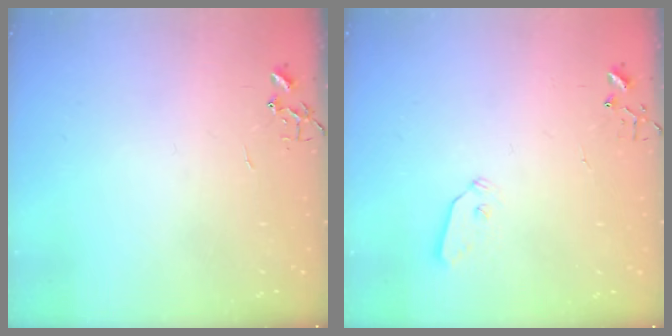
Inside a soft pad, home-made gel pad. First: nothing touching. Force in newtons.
{"total": 4.3, "press": 4.3, "slide": 0.3}